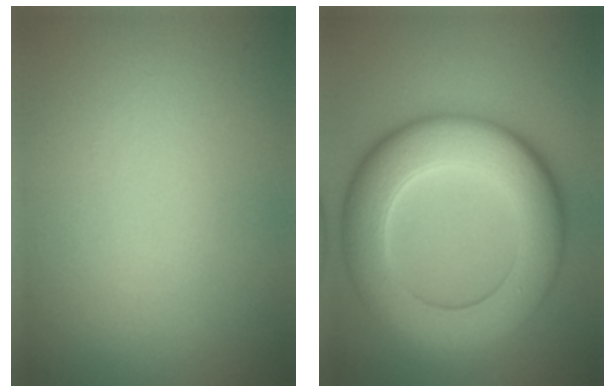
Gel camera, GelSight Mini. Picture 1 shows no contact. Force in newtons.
{"total": 10.2, "press": 10.2, "slide": 0.4}